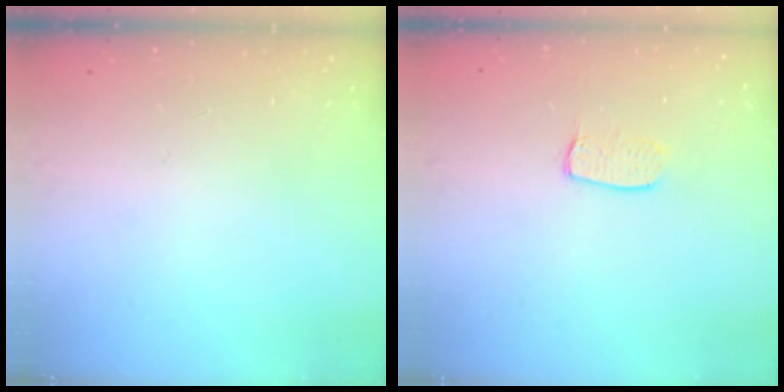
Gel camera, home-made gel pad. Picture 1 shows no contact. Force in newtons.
{"total": 6.6, "press": 6.6, "slide": 0.4}